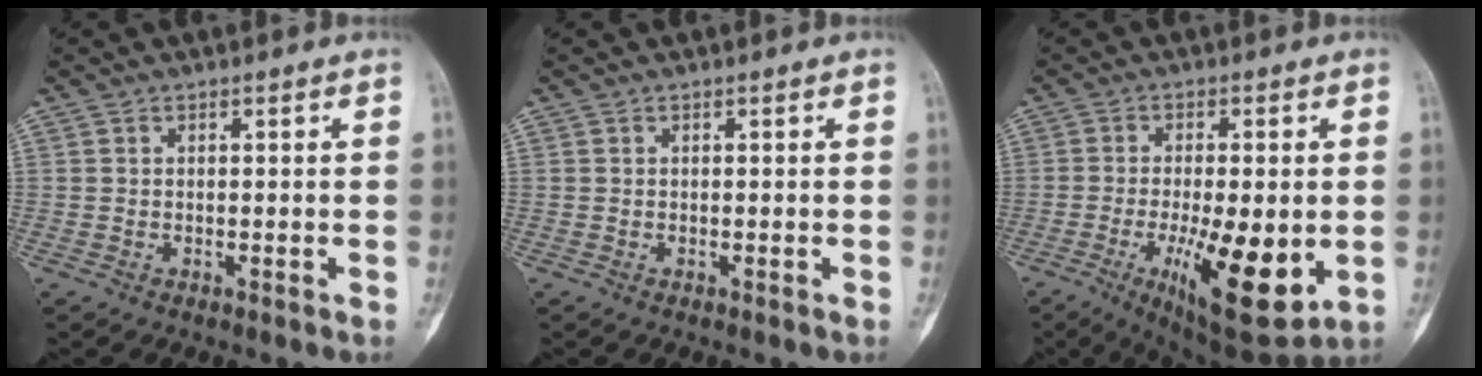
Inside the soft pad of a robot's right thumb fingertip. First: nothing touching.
{"total": 0.0}
{"total": 16.6, "force": [-3.7, 5.6, 15.1], "torque": [-0.235, -0.022, -0.044]}